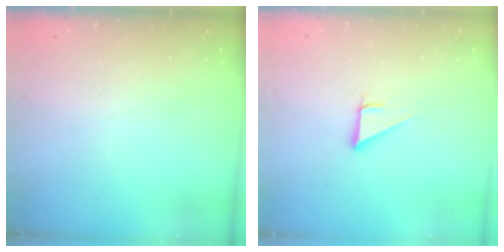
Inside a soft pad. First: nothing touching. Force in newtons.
{"total": 2.7, "press": 2.7, "slide": 0.0}